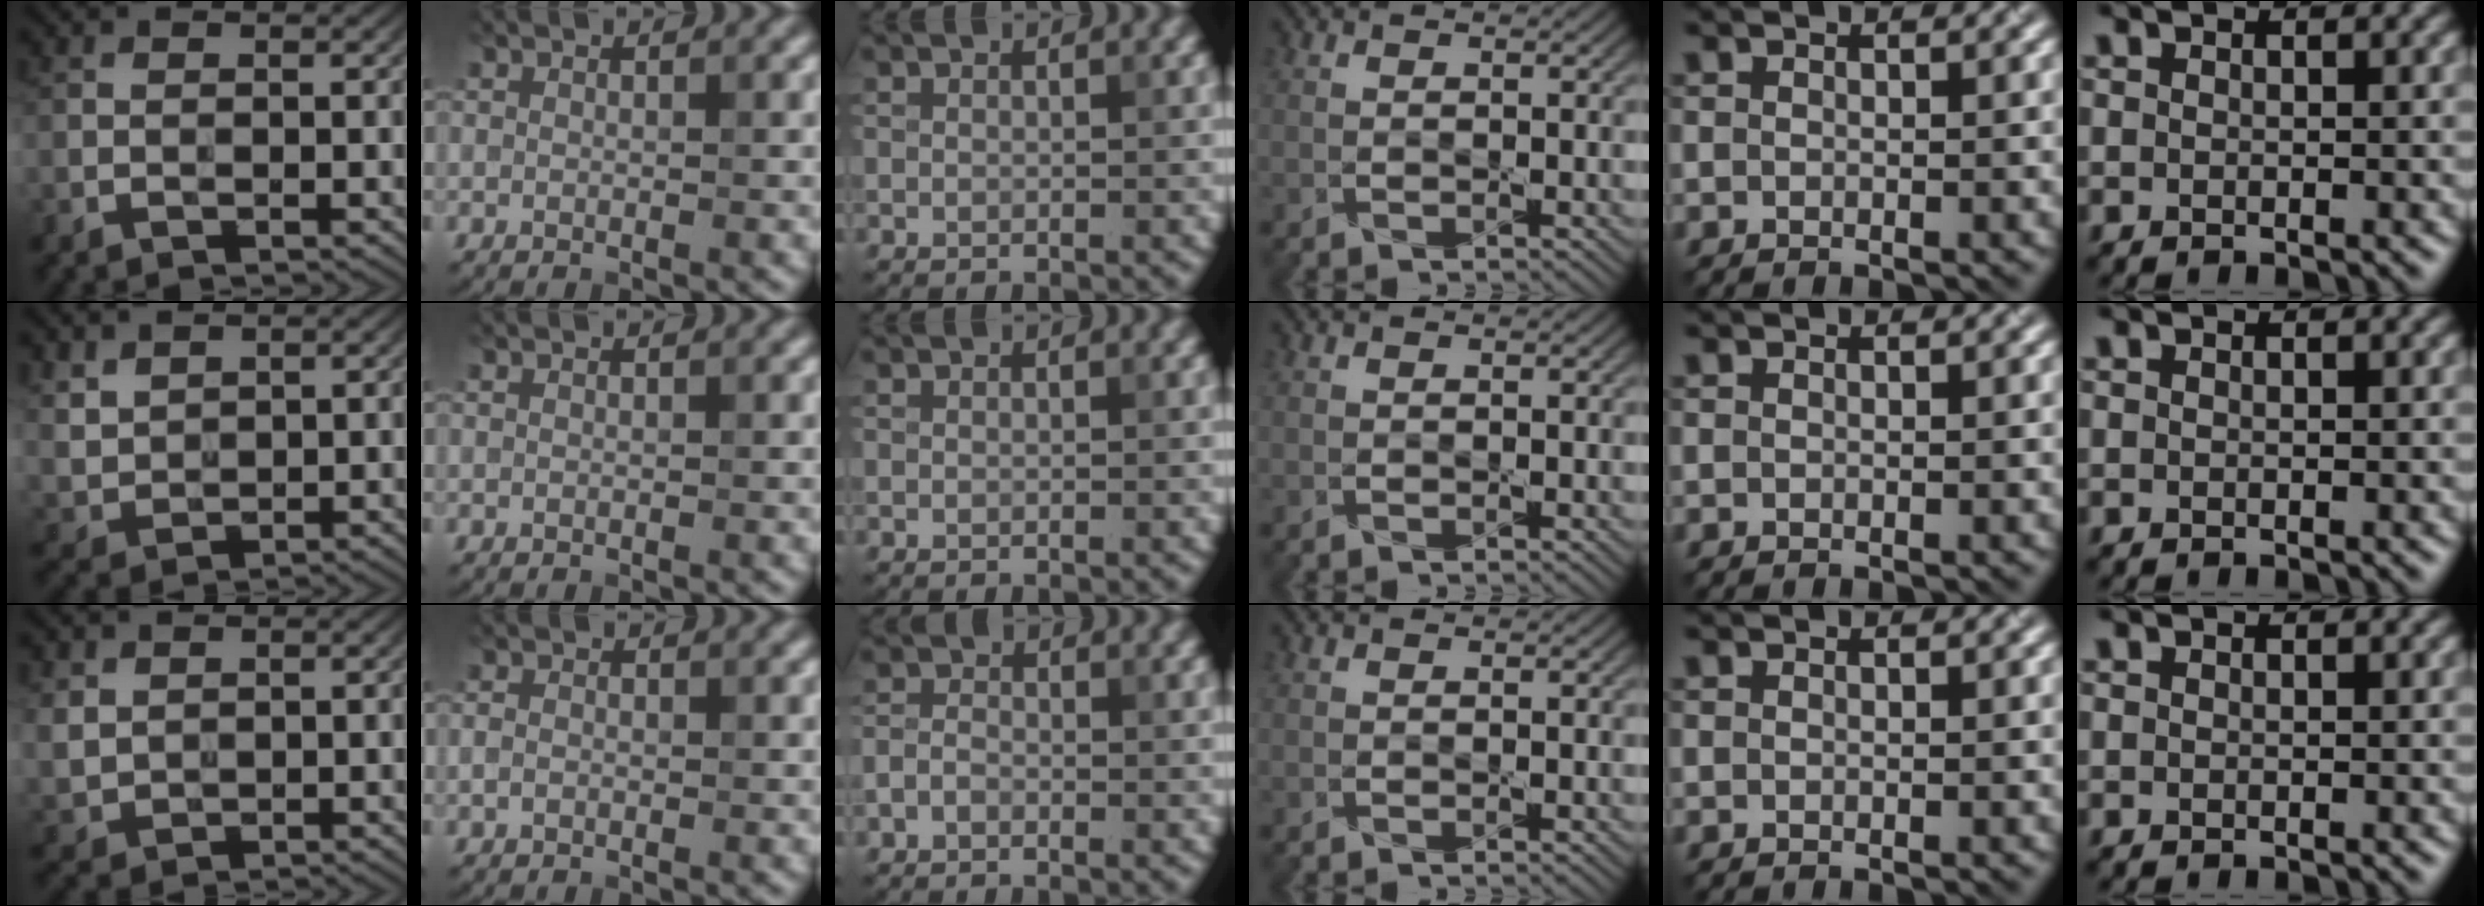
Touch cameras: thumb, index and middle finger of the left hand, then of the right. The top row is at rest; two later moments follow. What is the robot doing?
{"motion": "wipe", "object": "plastic plate"}